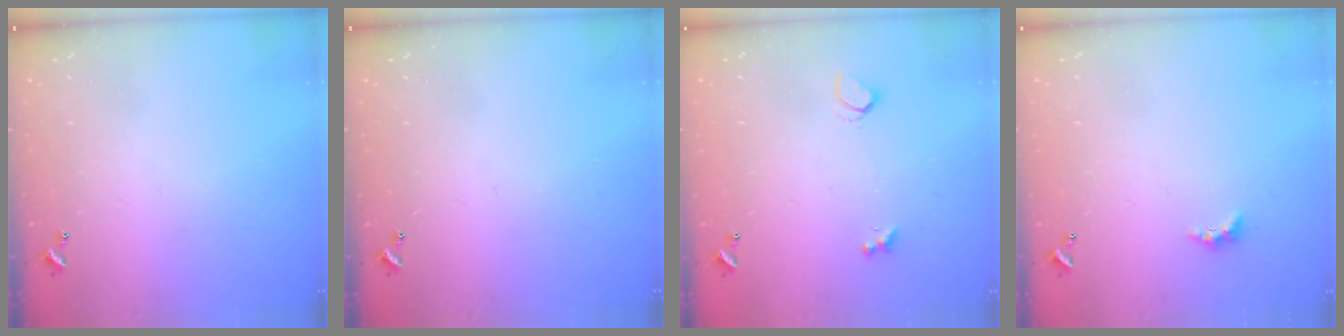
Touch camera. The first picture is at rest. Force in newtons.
{"total": 0.0}
{"total": 1.8, "press": 1.8, "slide": 0.5}
{"total": 2.3, "press": 2.2, "slide": 0.7}